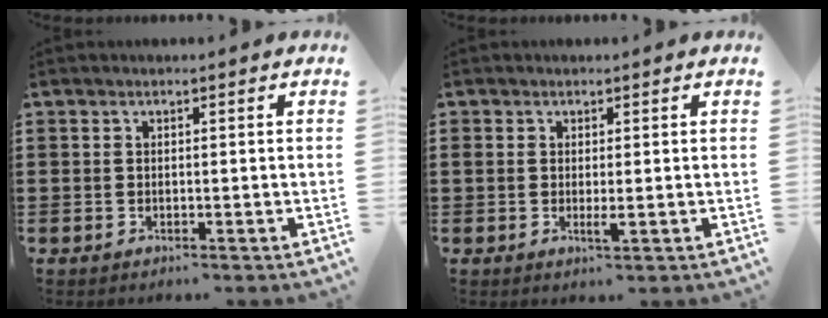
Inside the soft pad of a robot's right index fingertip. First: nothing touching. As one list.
[{"total": 1.7, "force": [-0.1, 0.6, 1.6], "torque": [-0.031, -0.001, -0.001]}]